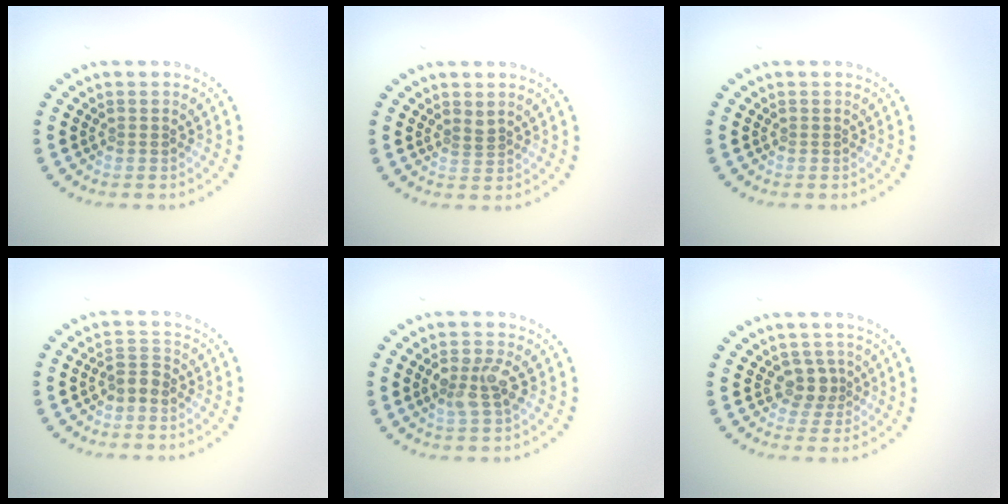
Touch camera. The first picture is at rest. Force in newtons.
{"total": 0.8, "press": 0.4, "slide": 0.7}
{"total": 0.0}
{"total": 1.5, "press": 1.3, "slide": 0.8}
{"total": 2.8, "press": 2.7, "slide": 0.6}
{"total": 2.2, "press": 1.8, "slide": 1.2}